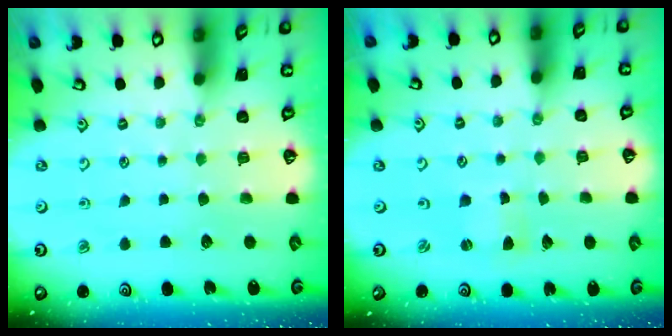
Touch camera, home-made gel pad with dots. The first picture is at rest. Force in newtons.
{"total": 0.0}